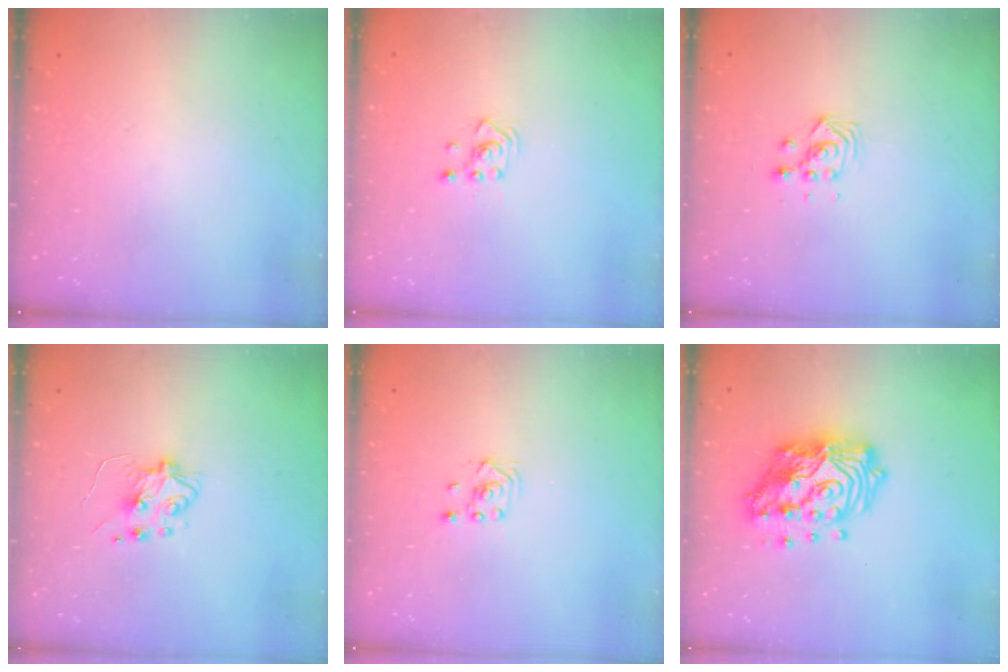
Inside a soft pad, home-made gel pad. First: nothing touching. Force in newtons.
{"total": 2.8, "press": 2.8, "slide": 0.3}
{"total": 3.2, "press": 3.2, "slide": 0.5}
{"total": 5.9, "press": 5.9, "slide": 0.9}
{"total": 1.6, "press": 1.4, "slide": 0.9}
{"total": 18.1, "press": 18.0, "slide": 1.5}